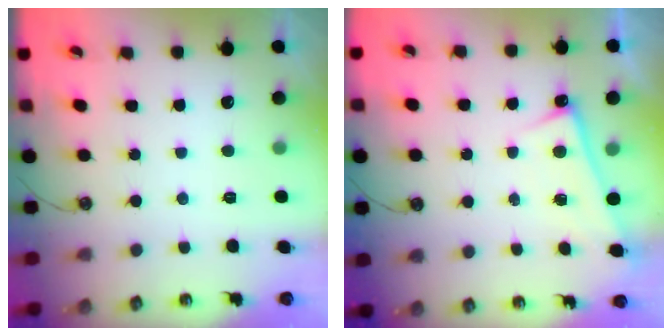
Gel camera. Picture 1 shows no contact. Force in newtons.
{"total": 0.7, "press": 0.5, "slide": 0.4}